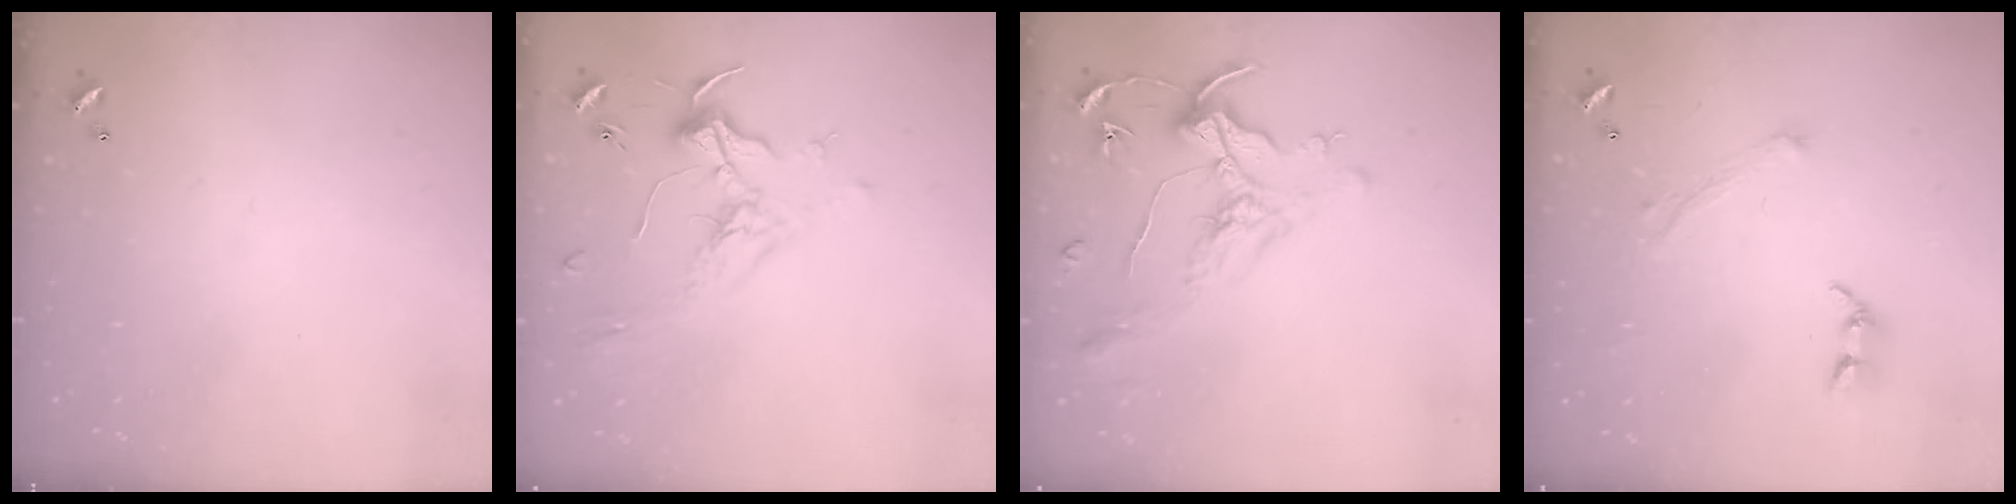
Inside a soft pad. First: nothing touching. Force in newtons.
{"total": 1.8, "press": 1.7, "slide": 0.6}
{"total": 1.6, "press": 1.4, "slide": 0.7}
{"total": 2.4, "press": 2.2, "slide": 0.9}